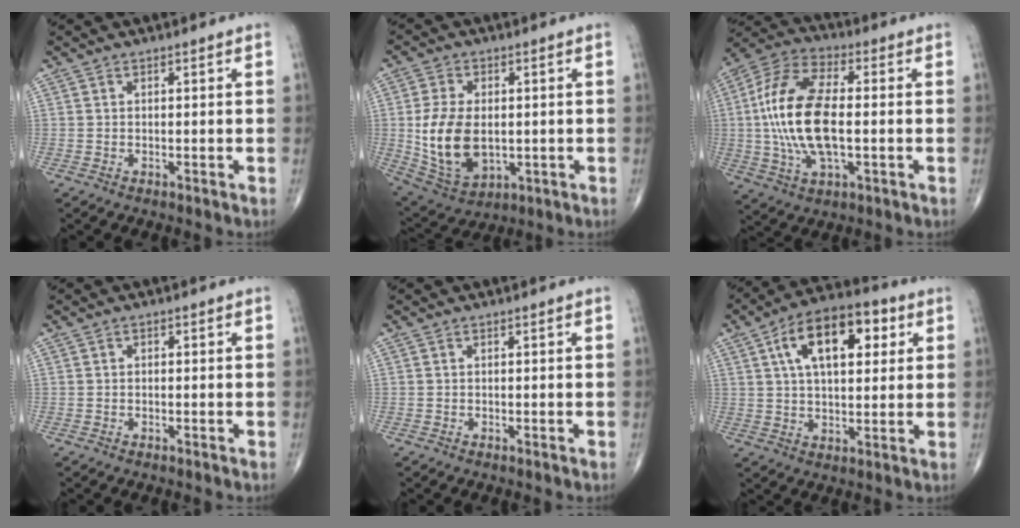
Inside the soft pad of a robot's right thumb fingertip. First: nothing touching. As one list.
[{"total": 13.5, "force": [-0.4, 8.5, 10.5], "torque": [-0.196, -0.008, 0.011]}, {"total": 18.2, "force": [-0.5, 8.5, 16.1], "torque": [-0.333, 0.016, -0.011]}, {"total": 0.5, "force": [0.0, 0.4, 0.3], "torque": [-0.001, 0.001, -0.003]}, {"total": 0.0}, {"total": 15.7, "force": [5.2, 8.0, 12.4], "torque": [-0.177, 0.009, 0.080]}]